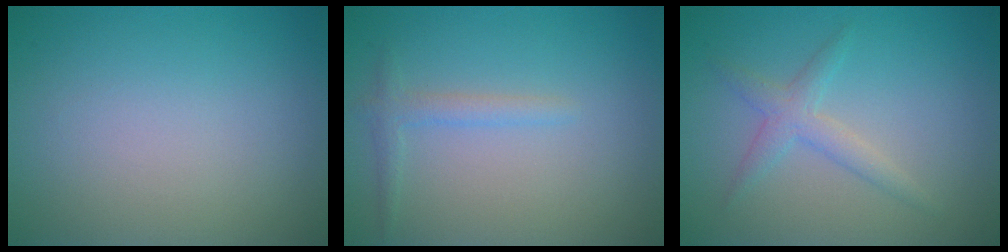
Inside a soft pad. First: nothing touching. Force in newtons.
{"total": 1.5, "press": 1.5, "slide": 0.2}
{"total": 2.1, "press": 2.1, "slide": 0.1}